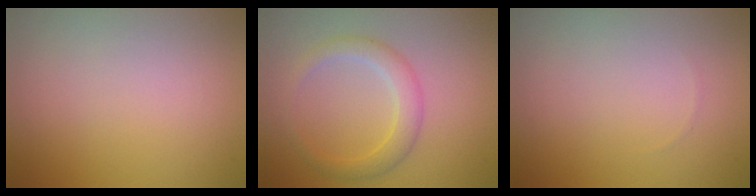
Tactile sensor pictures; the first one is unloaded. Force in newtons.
{"total": 2.6, "press": 2.6, "slide": 0.1}
{"total": 0.0}